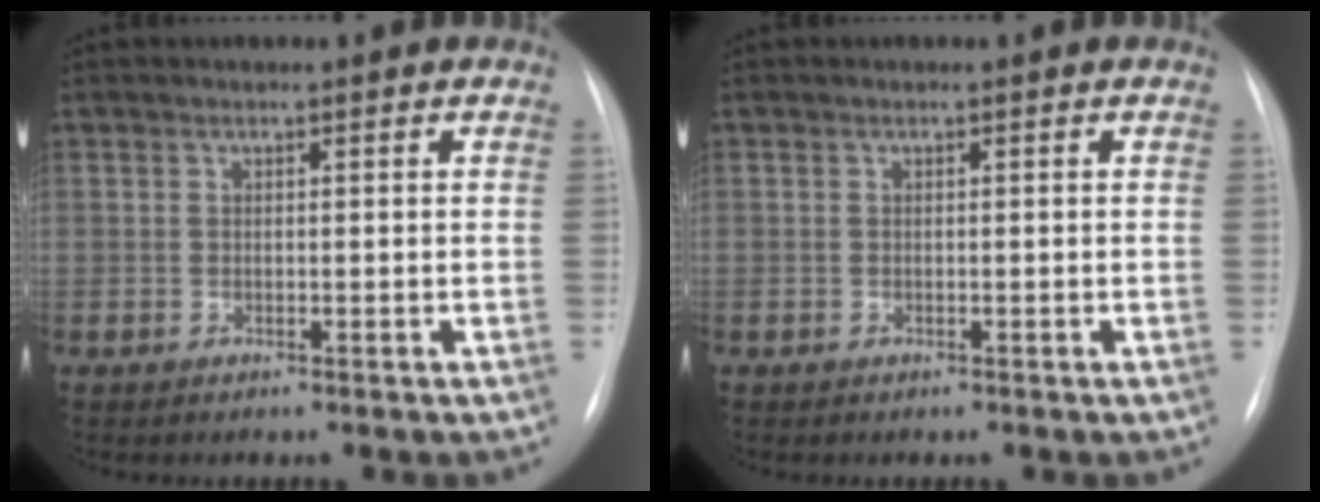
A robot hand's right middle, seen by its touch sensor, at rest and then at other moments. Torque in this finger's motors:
{"motor_torque": [-0.02, -0.08, -0.11, -0.11]}